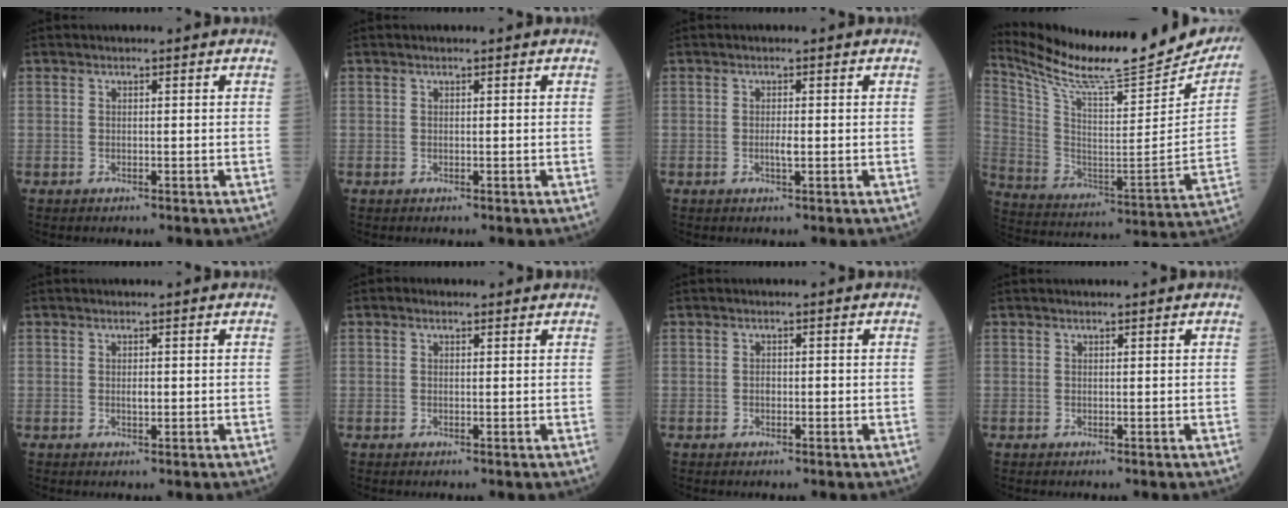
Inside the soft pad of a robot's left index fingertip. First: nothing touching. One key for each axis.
{"total": 0.0}
{"total": 1.3, "fx": -0.2, "fy": 0.1, "fz": 1.3, "tx": -0.026, "ty": -0.002, "tz": -0.002}
{"total": 25.5, "fx": 23.7, "fy": 2.3, "fz": 9.3, "tx": -0.174, "ty": -0.083, "tz": 0.351}
{"total": 0.9, "fx": 0.1, "fy": 0.3, "fz": 0.8, "tx": -0.018, "ty": -0.001, "tz": 0.003}
{"total": 0.8, "fx": 0.5, "fy": 0.5, "fz": 0.4, "tx": -0.014, "ty": 0.004, "tz": 0.004}
{"total": 0.8, "fx": -0.2, "fy": 0.5, "fz": 0.6, "tx": -0.011, "ty": 0.002, "tz": -0.003}
{"total": 0.6, "fx": 0.5, "fy": -0.1, "fz": 0.2, "tx": -0.006, "ty": 0.002, "tz": 0.010}